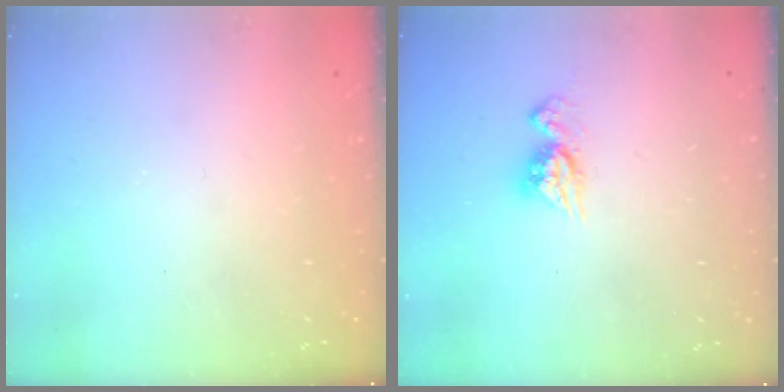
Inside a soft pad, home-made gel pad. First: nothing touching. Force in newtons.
{"total": 7.5, "press": 7.4, "slide": 0.8}